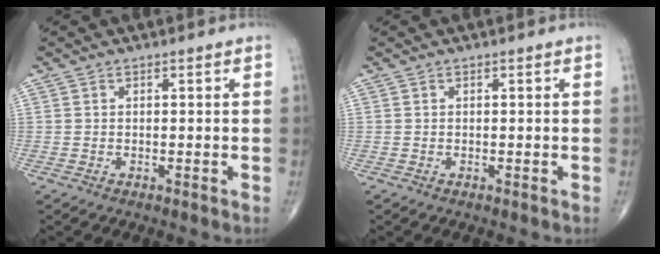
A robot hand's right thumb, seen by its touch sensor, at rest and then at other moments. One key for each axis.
{"total": 0.0}